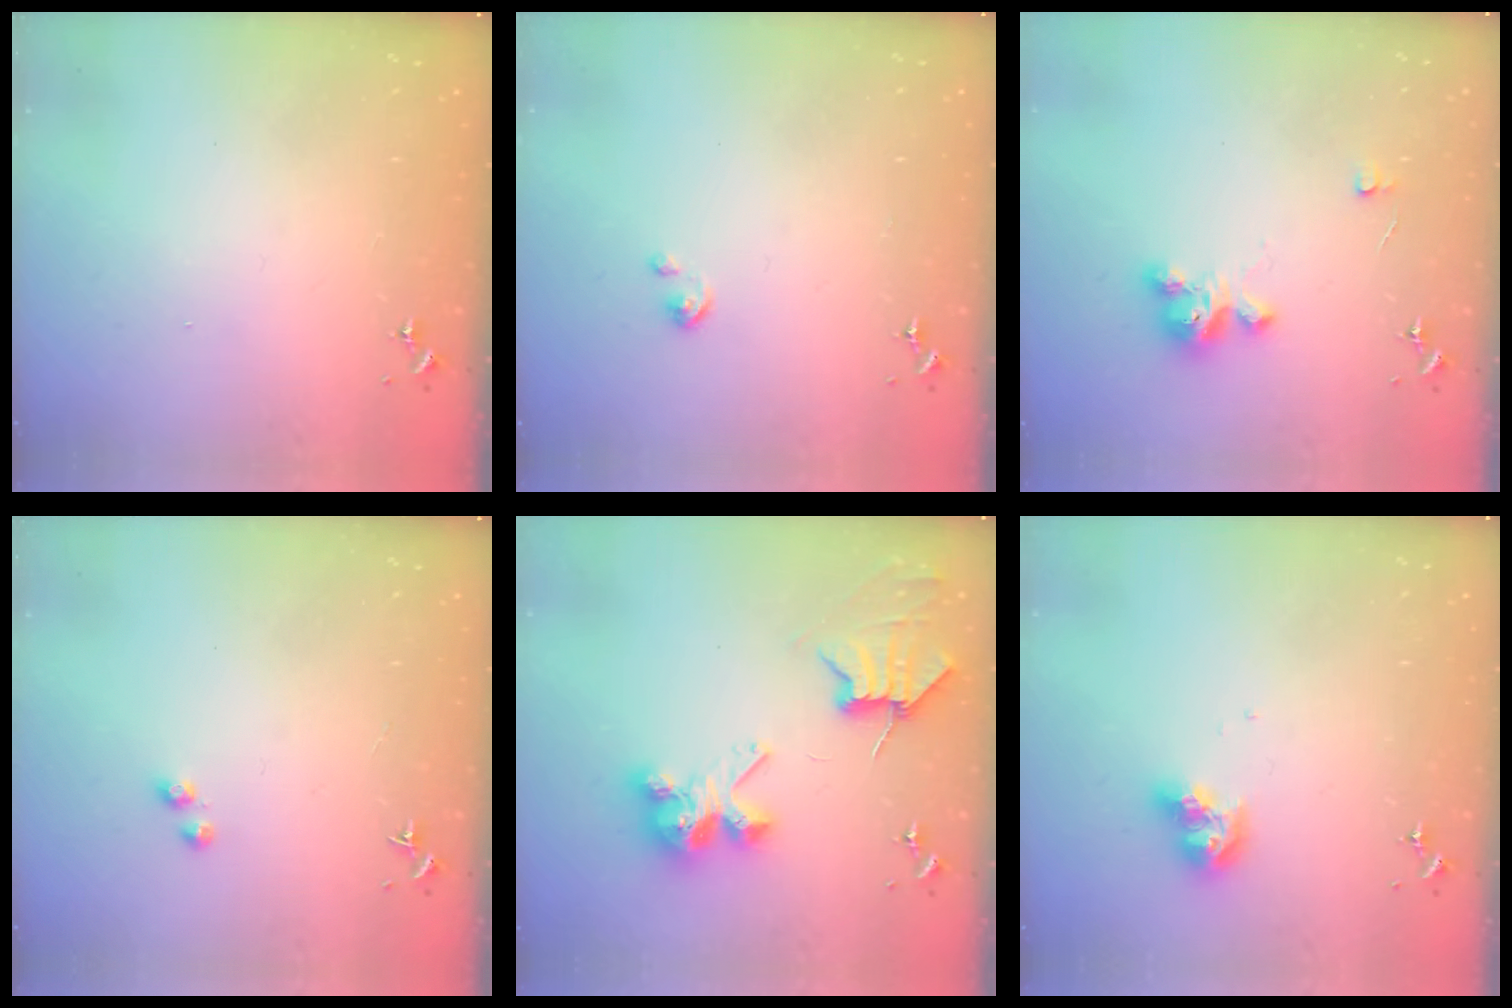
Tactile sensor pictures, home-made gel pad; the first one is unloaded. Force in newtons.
{"total": 2.2, "press": 2.2, "slide": 0.2}
{"total": 5.3, "press": 5.3, "slide": 0.3}
{"total": 2.7, "press": 2.6, "slide": 0.9}
{"total": 8.2, "press": 8.1, "slide": 1.2}
{"total": 10.3, "press": 10.3, "slide": 1.2}